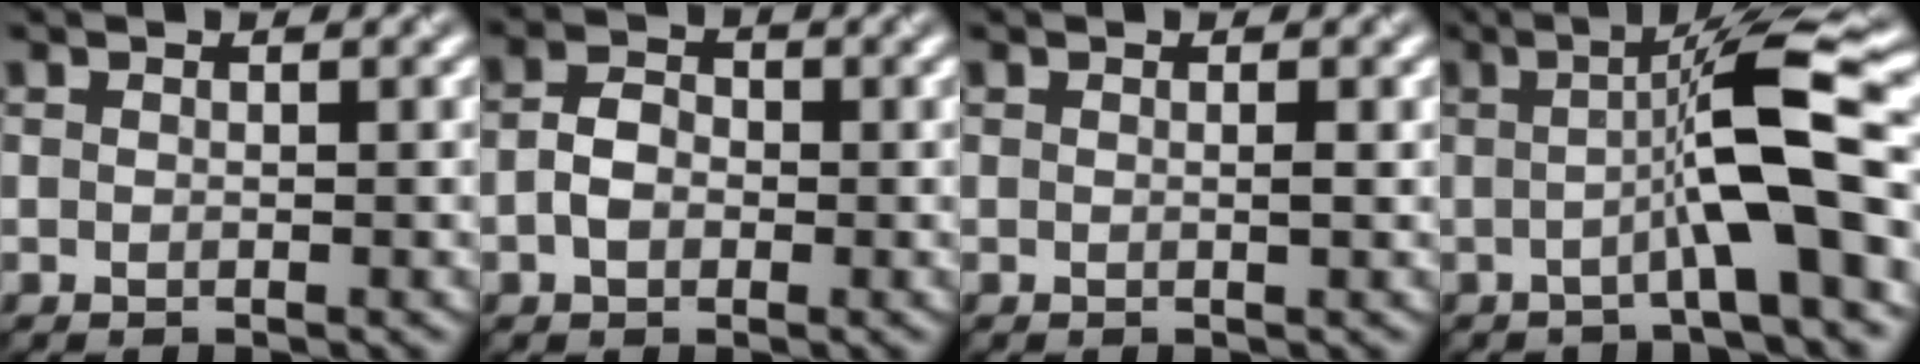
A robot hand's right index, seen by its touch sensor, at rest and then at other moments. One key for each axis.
{"total": 2.1, "fx": -1.0, "fy": 1.5, "fz": 1.1, "tx": -0.024, "ty": 0.009, "tz": -0.015}
{"total": 0.7, "fx": 0.0, "fy": 0.2, "fz": 0.7, "tx": -0.002, "ty": 0.005, "tz": -0.001}
{"total": 7.9, "fx": -1.1, "fy": 1.0, "fz": 7.7, "tx": -0.107, "ty": 0.017, "tz": -0.020}